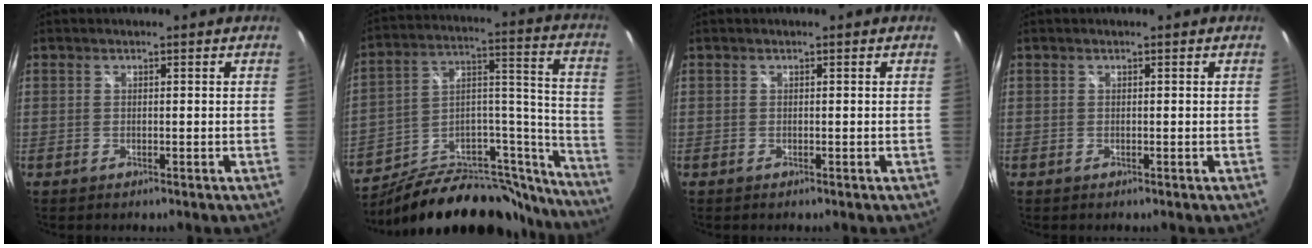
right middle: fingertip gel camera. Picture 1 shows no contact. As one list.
[{"total": 29.8, "force": [-23.7, 11.8, 13.7], "torque": [-0.181, 0.061, -0.335]}, {"total": 0.0}, {"total": 0.0}]